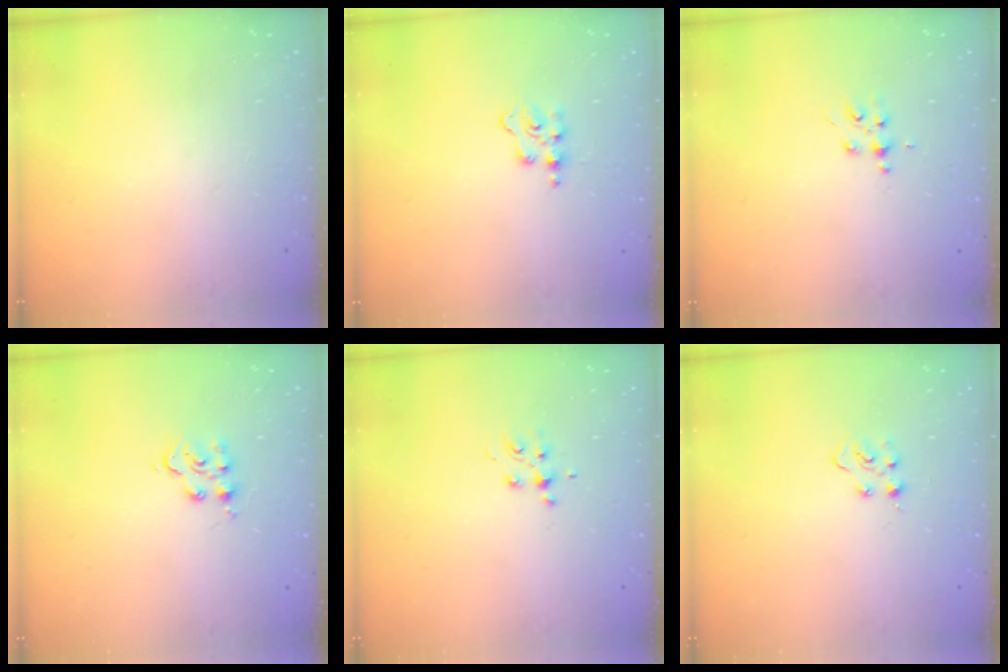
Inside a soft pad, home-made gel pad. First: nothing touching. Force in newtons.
{"total": 3.2, "press": 3.2, "slide": 0.4}
{"total": 5.2, "press": 5.1, "slide": 0.8}
{"total": 5.8, "press": 5.7, "slide": 0.6}
{"total": 4.6, "press": 4.4, "slide": 1.3}
{"total": 2.9, "press": 2.9, "slide": 0.3}